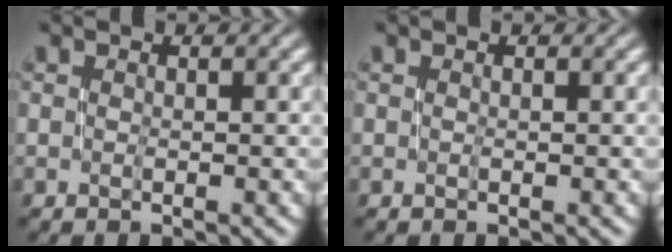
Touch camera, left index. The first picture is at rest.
{"total": 0.0}